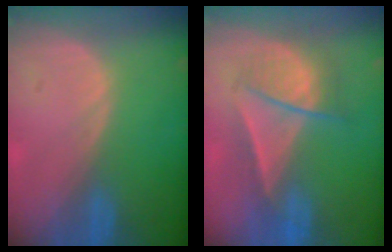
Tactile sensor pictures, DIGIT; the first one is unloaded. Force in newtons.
{"total": 6.6, "press": 6.6, "slide": 0.5}